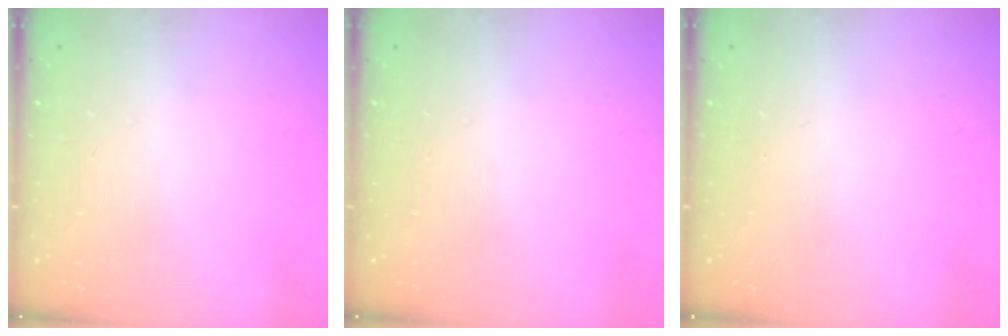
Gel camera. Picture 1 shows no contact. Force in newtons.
{"total": 0.0}
{"total": 0.0}